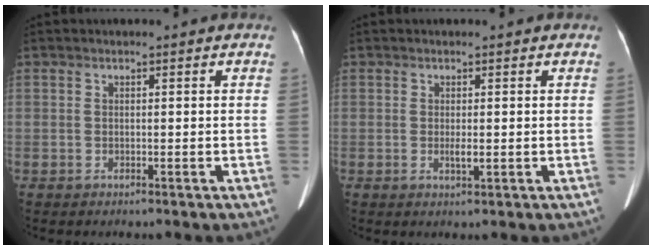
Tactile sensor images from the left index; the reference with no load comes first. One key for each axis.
{"total": 1.3, "fx": 0.1, "fy": 0.3, "fz": 1.2, "tx": -0.025, "ty": -0.003, "tz": 0.004}